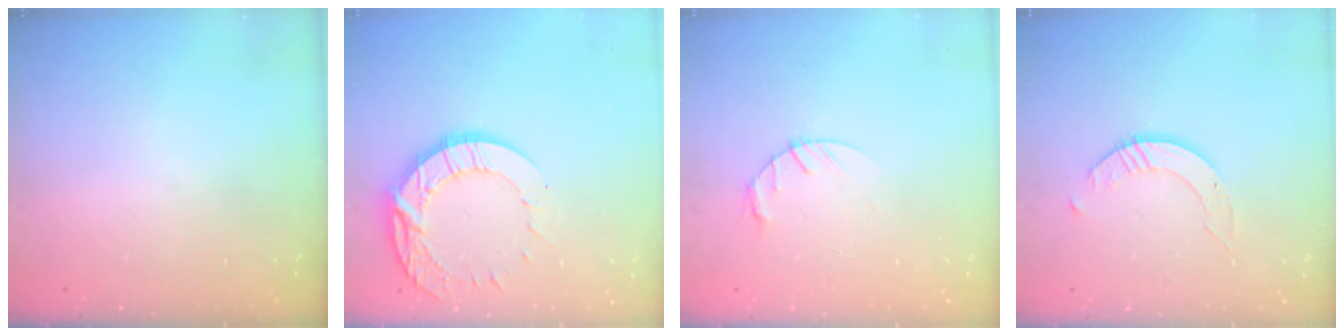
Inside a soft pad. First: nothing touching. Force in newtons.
{"total": 13.6, "press": 13.5, "slide": 1.1}
{"total": 3.0, "press": 3.0, "slide": 0.5}
{"total": 2.4, "press": 2.4, "slide": 0.3}